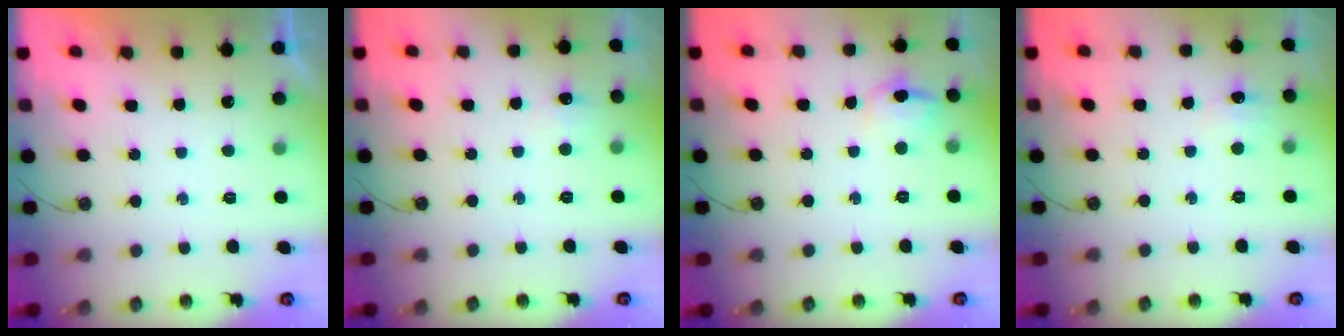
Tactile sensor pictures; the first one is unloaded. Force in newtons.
{"total": 5.3, "press": 5.2, "slide": 0.7}
{"total": 8.4, "press": 8.2, "slide": 1.4}
{"total": 5.5, "press": 5.5, "slide": 0.6}